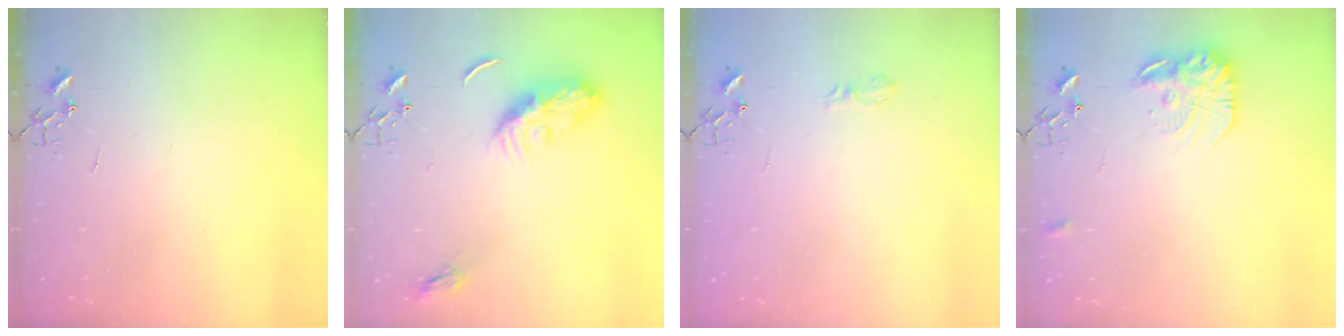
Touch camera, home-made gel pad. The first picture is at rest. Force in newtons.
{"total": 10.2, "press": 10.2, "slide": 0.3}
{"total": 6.6, "press": 6.5, "slide": 0.7}
{"total": 14.0, "press": 14.0, "slide": 0.5}